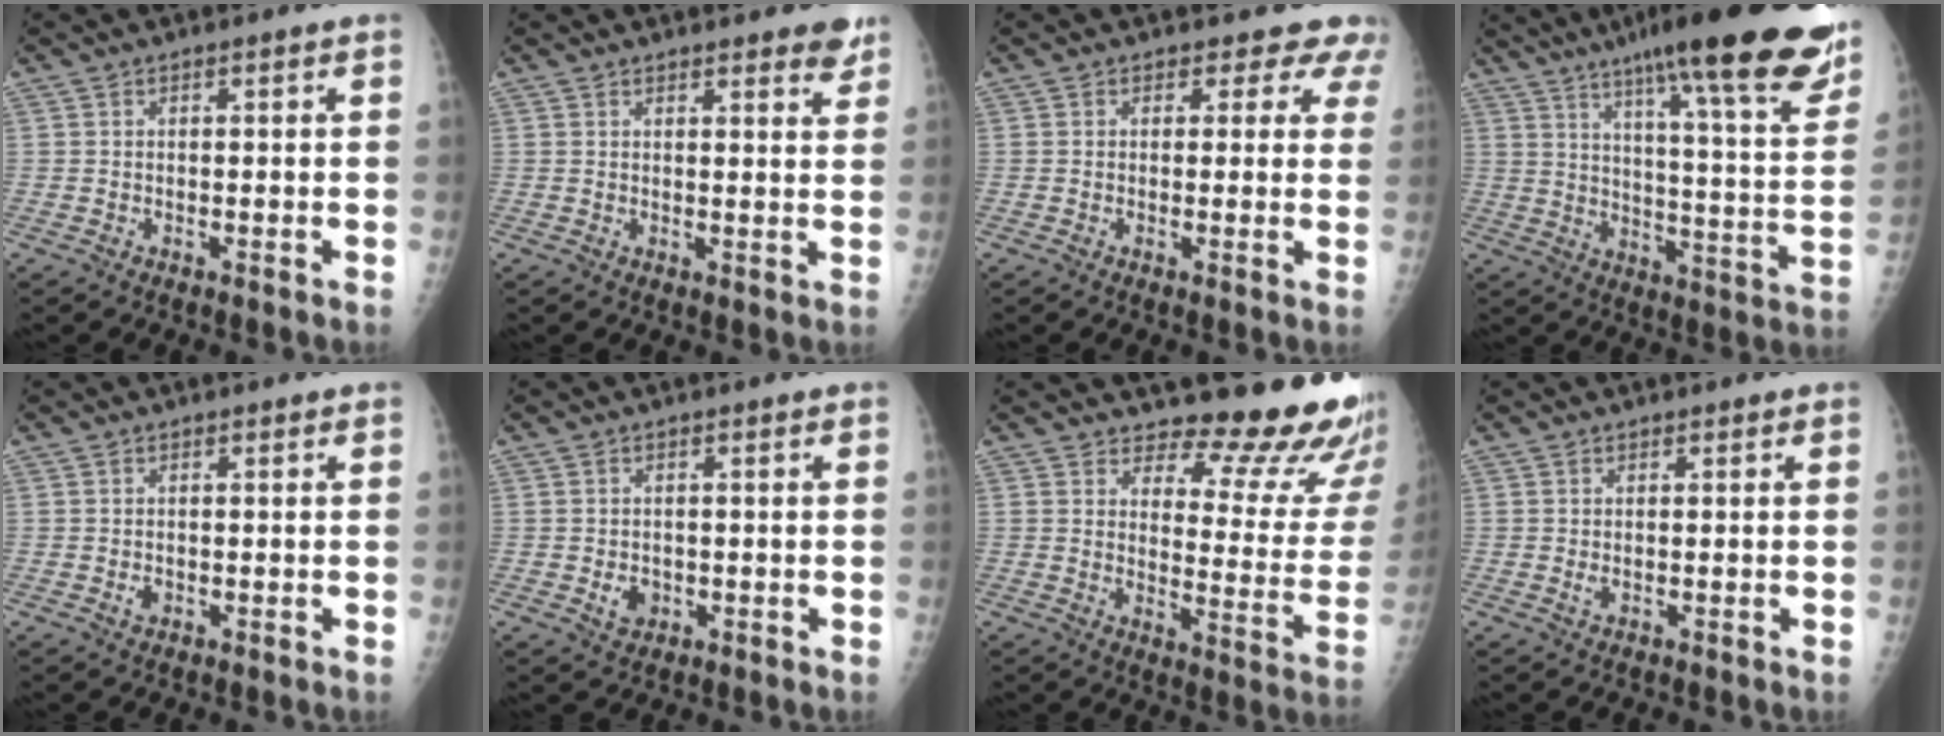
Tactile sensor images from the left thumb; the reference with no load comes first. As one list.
[{"total": 4.7, "force": [3.9, 1.4, 2.3], "torque": [-0.007, -0.018, 0.043]}, {"total": 4.6, "force": [3.8, 2.6, -0.3], "torque": [0.042, -0.018, 0.016]}, {"total": 28.4, "force": [20.2, 4.3, 19.5], "torque": [-0.260, -0.078, 0.274]}, {"total": 1.1, "force": [-0.1, 0.9, 0.6], "torque": [-0.008, 0.000, 0.000]}, {"total": 2.8, "force": [-0.5, 2.3, 1.5], "torque": [-0.013, 0.000, 0.001]}, {"total": 17.6, "force": [15.7, 4.7, 6.3], "torque": [-0.029, -0.159, 0.181]}, {"total": 0.9, "force": [0.2, 0.6, 0.6], "torque": [-0.012, -0.002, 0.004]}]